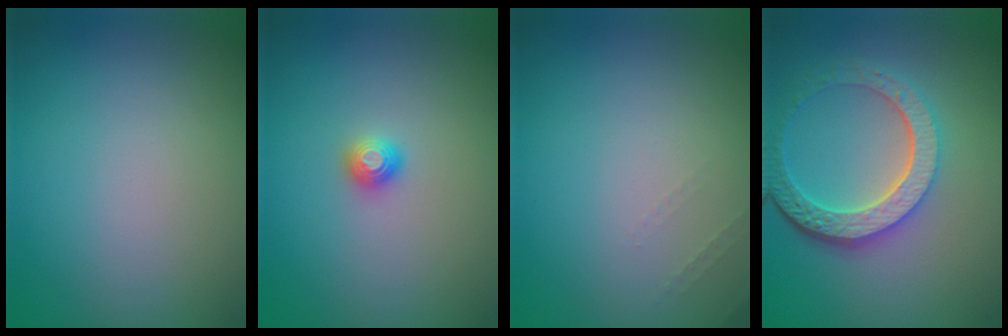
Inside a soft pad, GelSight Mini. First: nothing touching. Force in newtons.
{"total": 1.2, "press": 1.1, "slide": 0.3}
{"total": 0.6, "press": 0.6, "slide": 0.2}
{"total": 6.0, "press": 4.4, "slide": 4.0}